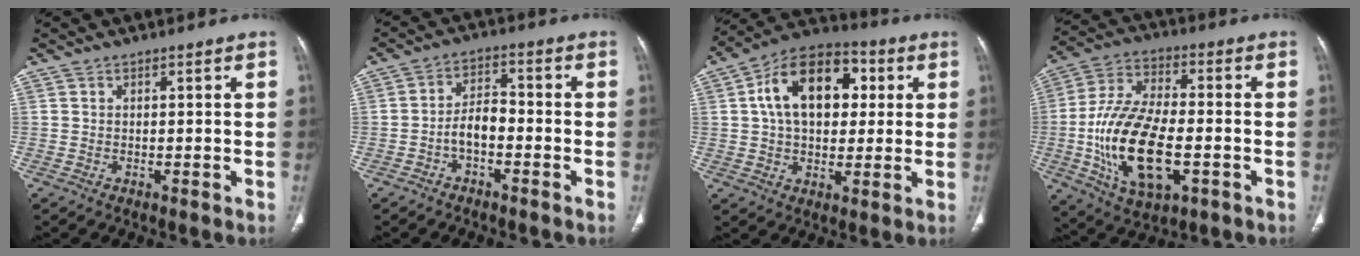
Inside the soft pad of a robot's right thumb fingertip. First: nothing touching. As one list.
[{"total": 4.9, "force": [-2.1, 2.5, 3.7], "torque": [-0.060, 0.030, -0.042]}, {"total": 17.5, "force": [3.9, 11.2, 12.8], "torque": [-0.174, 0.012, 0.057]}, {"total": 19.3, "force": [-4.1, 9.6, 16.2], "torque": [-0.311, 0.011, -0.065]}]